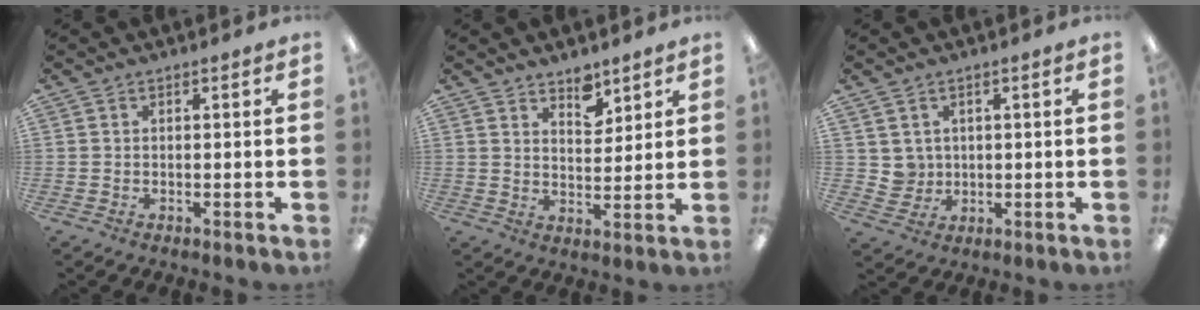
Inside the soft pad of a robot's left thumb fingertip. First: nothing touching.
{"total": 5.9, "force": [4.9, 2.6, 1.8], "torque": [-0.009, -0.036, 0.085]}
{"total": 3.8, "force": [1.9, 3.2, -0.2], "torque": [-0.003, -0.004, 0.034]}